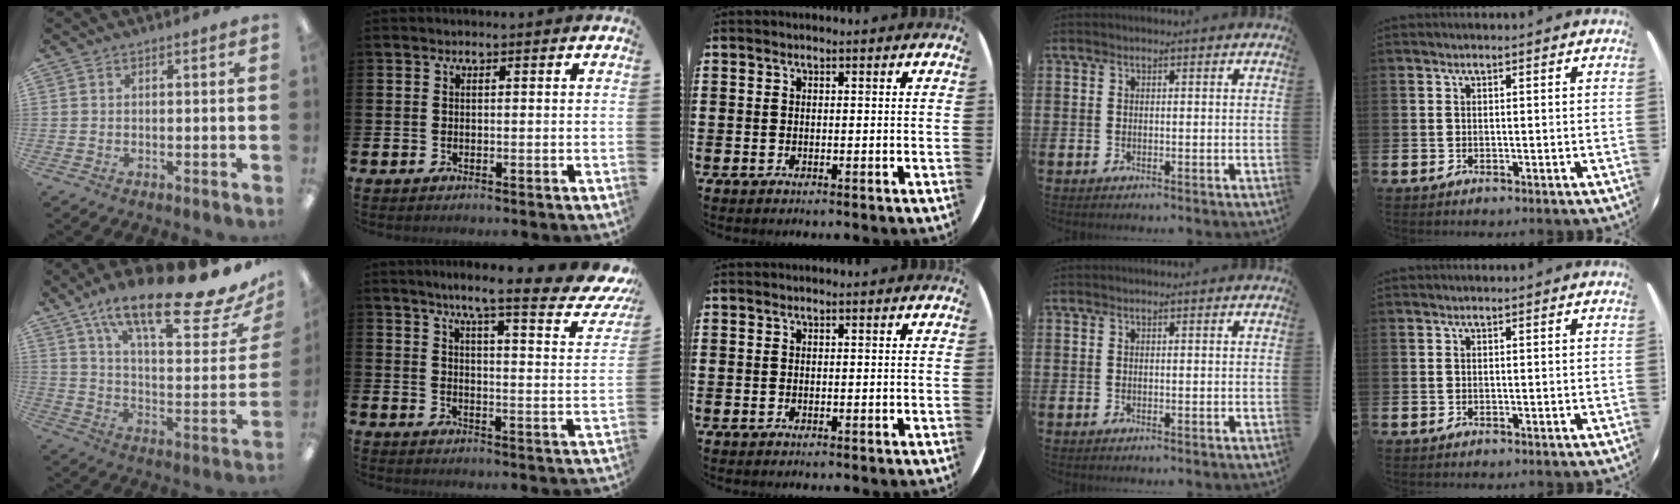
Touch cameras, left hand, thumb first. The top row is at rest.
{"thumb": {"total": 23.7, "force": [17.1, 6.2, 15.1], "torque": [-0.220, -0.115, 0.274]}, "index": {"total": 8.0, "force": [6.3, 0.7, 4.9], "torque": [-0.083, -0.056, 0.092]}}